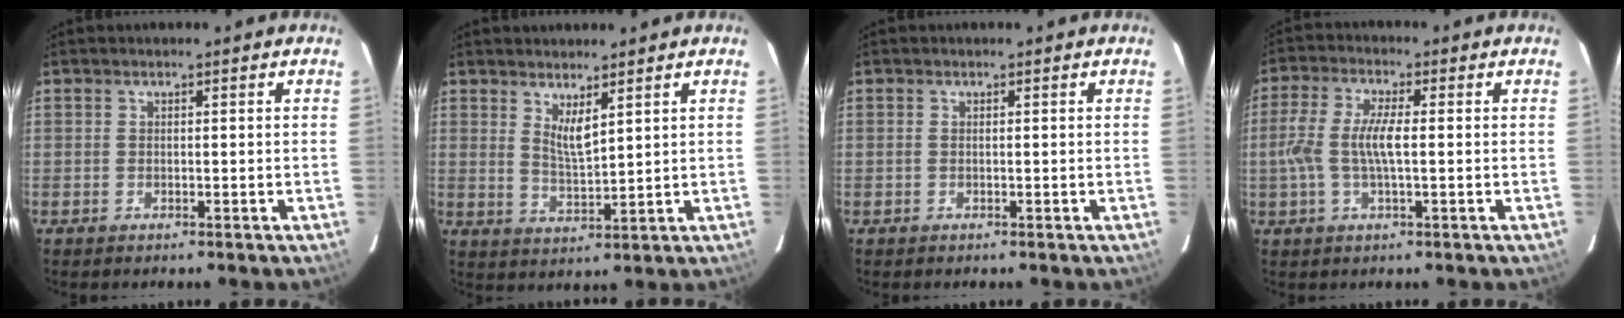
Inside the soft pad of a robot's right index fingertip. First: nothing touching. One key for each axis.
{"total": 4.3, "fx": 2.8, "fy": 0.9, "fz": 3.2, "tx": -0.057, "ty": -0.011, "tz": 0.049}
{"total": 0.0}
{"total": 7.5, "fx": -0.4, "fy": 2.0, "fz": 7.2, "tx": -0.151, "ty": 0.005, "tz": -0.006}